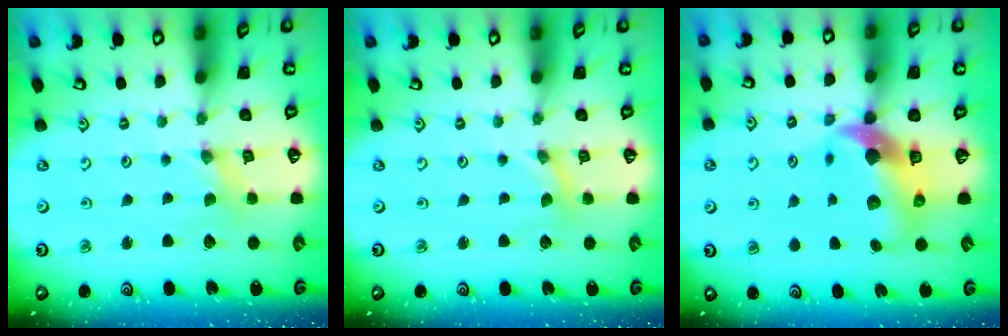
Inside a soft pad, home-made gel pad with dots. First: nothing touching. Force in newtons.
{"total": 0.0}
{"total": 11.3, "press": 11.2, "slide": 1.8}